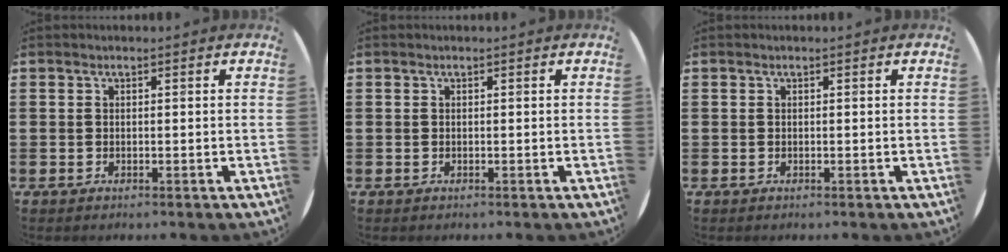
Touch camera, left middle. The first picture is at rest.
{"total": 0.0}
{"total": 0.0}